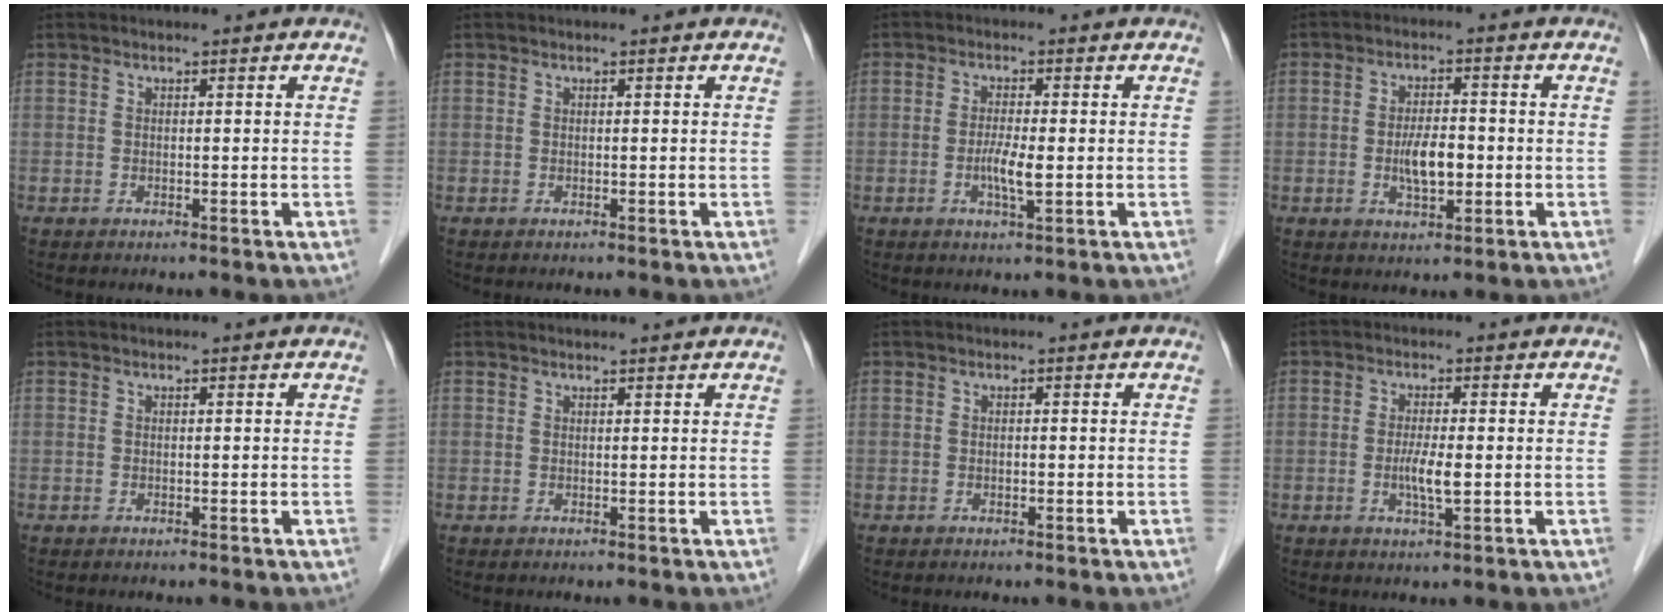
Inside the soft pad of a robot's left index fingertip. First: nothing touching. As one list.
[{"total": 0.0}, {"total": 3.6, "force": [-1.5, 0.3, 3.3], "torque": [-0.066, -0.011, -0.027]}, {"total": 5.1, "force": [-1.8, 1.8, 4.5], "torque": [-0.085, -0.006, -0.030]}, {"total": 0.0}, {"total": 0.6, "force": [0.6, 0.0, 0.2], "torque": [-0.004, 0.002, 0.007]}, {"total": 1.0, "force": [-0.9, 0.0, 0.1], "torque": [0.000, -0.006, -0.017]}, {"total": 3.6, "force": [-1.3, 0.3, 3.3], "torque": [-0.067, -0.012, -0.023]}]